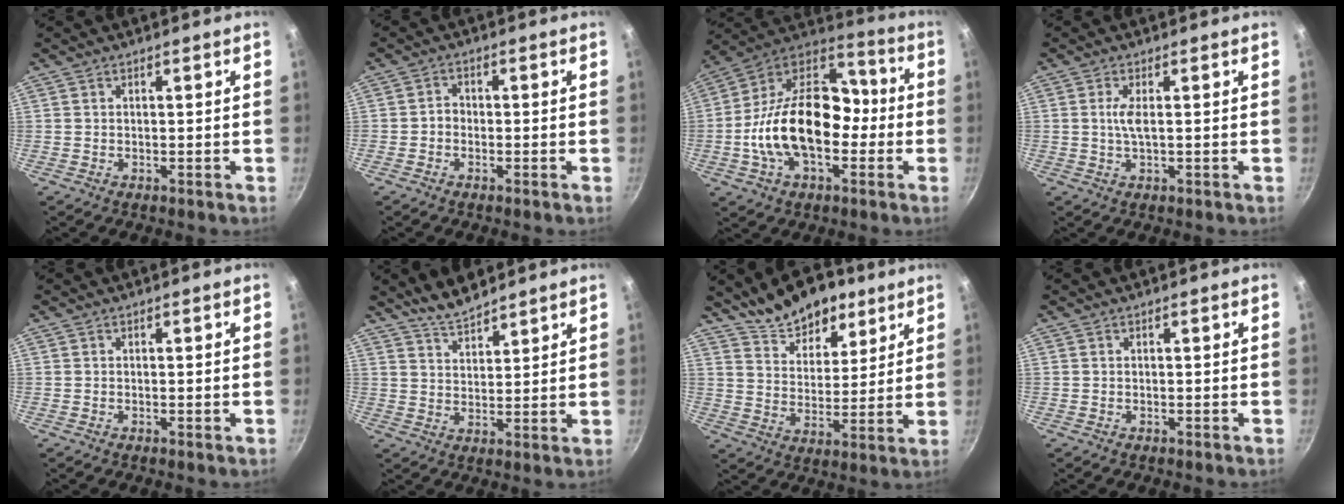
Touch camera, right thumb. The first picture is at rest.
{"total": 1.9, "force": [-1.0, 1.3, 0.9], "torque": [-0.015, 0.014, -0.024]}
{"total": 22.8, "force": [-3.9, 14.6, 17.1], "torque": [-0.272, 0.058, -0.085]}
{"total": 2.9, "force": [0.1, 0.5, 2.9], "torque": [-0.068, 0.000, 0.002]}
{"total": 0.0}
{"total": 6.6, "force": [6.0, 1.7, 2.1], "torque": [-0.026, -0.035, 0.108]}
{"total": 13.6, "force": [9.7, 6.9, 6.4], "torque": [-0.055, -0.050, 0.157]}
{"total": 0.0}